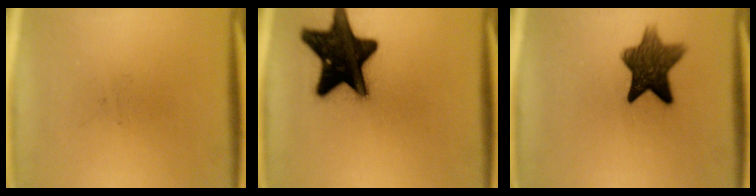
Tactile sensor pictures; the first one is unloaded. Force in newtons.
{"total": 19.3}
{"total": 9.8}